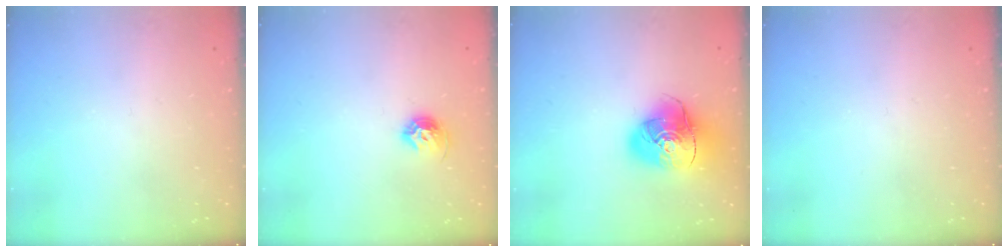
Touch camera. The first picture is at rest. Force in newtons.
{"total": 8.4, "press": 8.3, "slide": 0.9}
{"total": 15.6, "press": 15.4, "slide": 2.4}
{"total": 0.0}